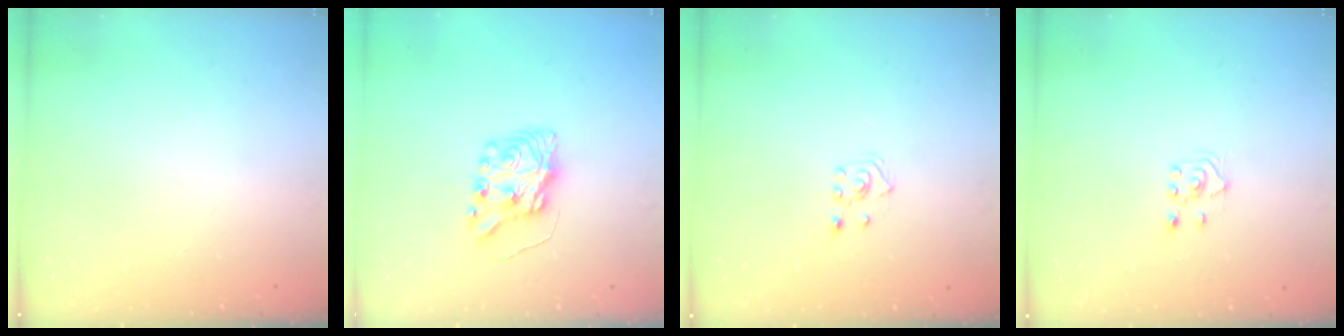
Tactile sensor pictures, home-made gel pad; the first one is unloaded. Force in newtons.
{"total": 8.8, "press": 8.8, "slide": 1.0}
{"total": 2.8, "press": 2.7, "slide": 0.5}
{"total": 3.0, "press": 2.9, "slide": 0.7}